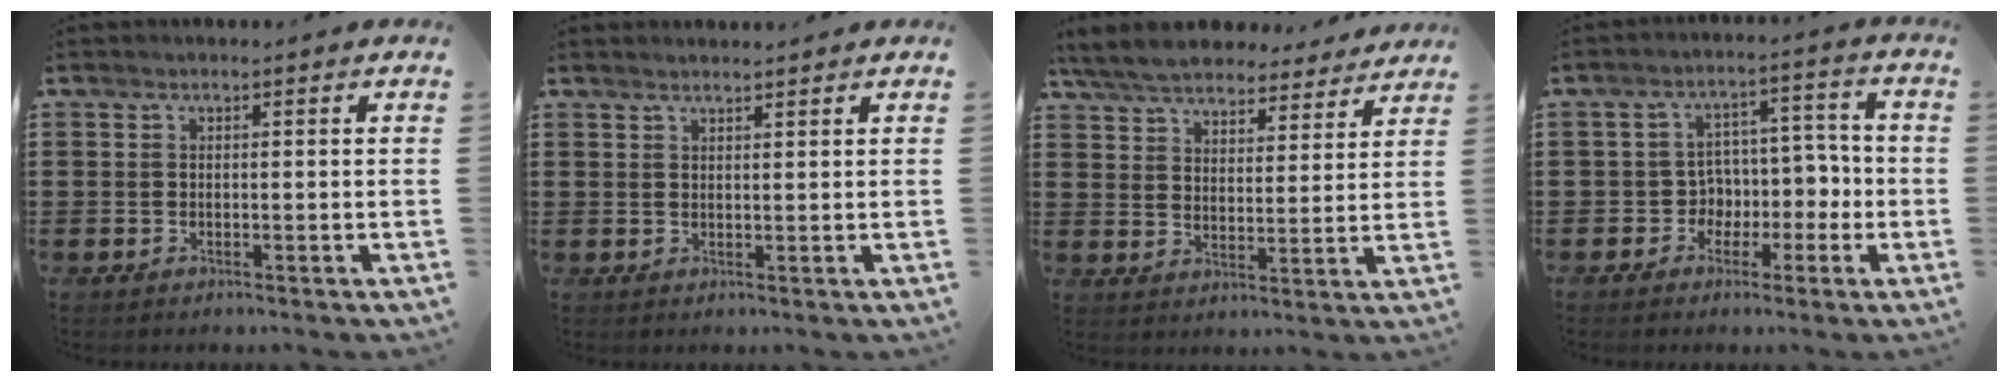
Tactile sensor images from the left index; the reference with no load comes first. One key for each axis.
{"total": 1.4, "fx": 1.4, "fy": 0.0, "fz": 0.4, "tx": -0.010, "ty": 0.001, "tz": 0.026}
{"total": 6.8, "fx": 6.5, "fy": 1.2, "fz": 1.6, "tx": -0.062, "ty": -0.030, "tz": 0.116}
{"total": 5.1, "fx": -0.9, "fy": 4.8, "fz": 1.3, "tx": -0.039, "ty": -0.002, "tz": -0.020}